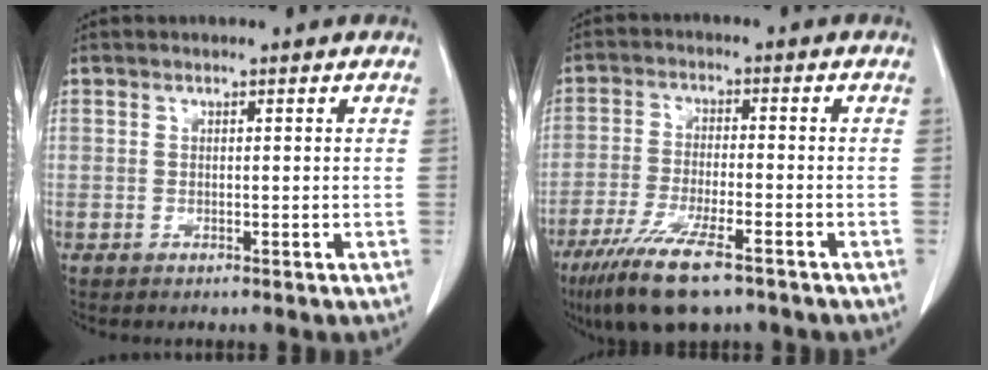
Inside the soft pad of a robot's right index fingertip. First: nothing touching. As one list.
[{"total": 12.4, "force": [-8.2, 3.0, 8.8], "torque": [-0.167, -0.026, -0.139]}]